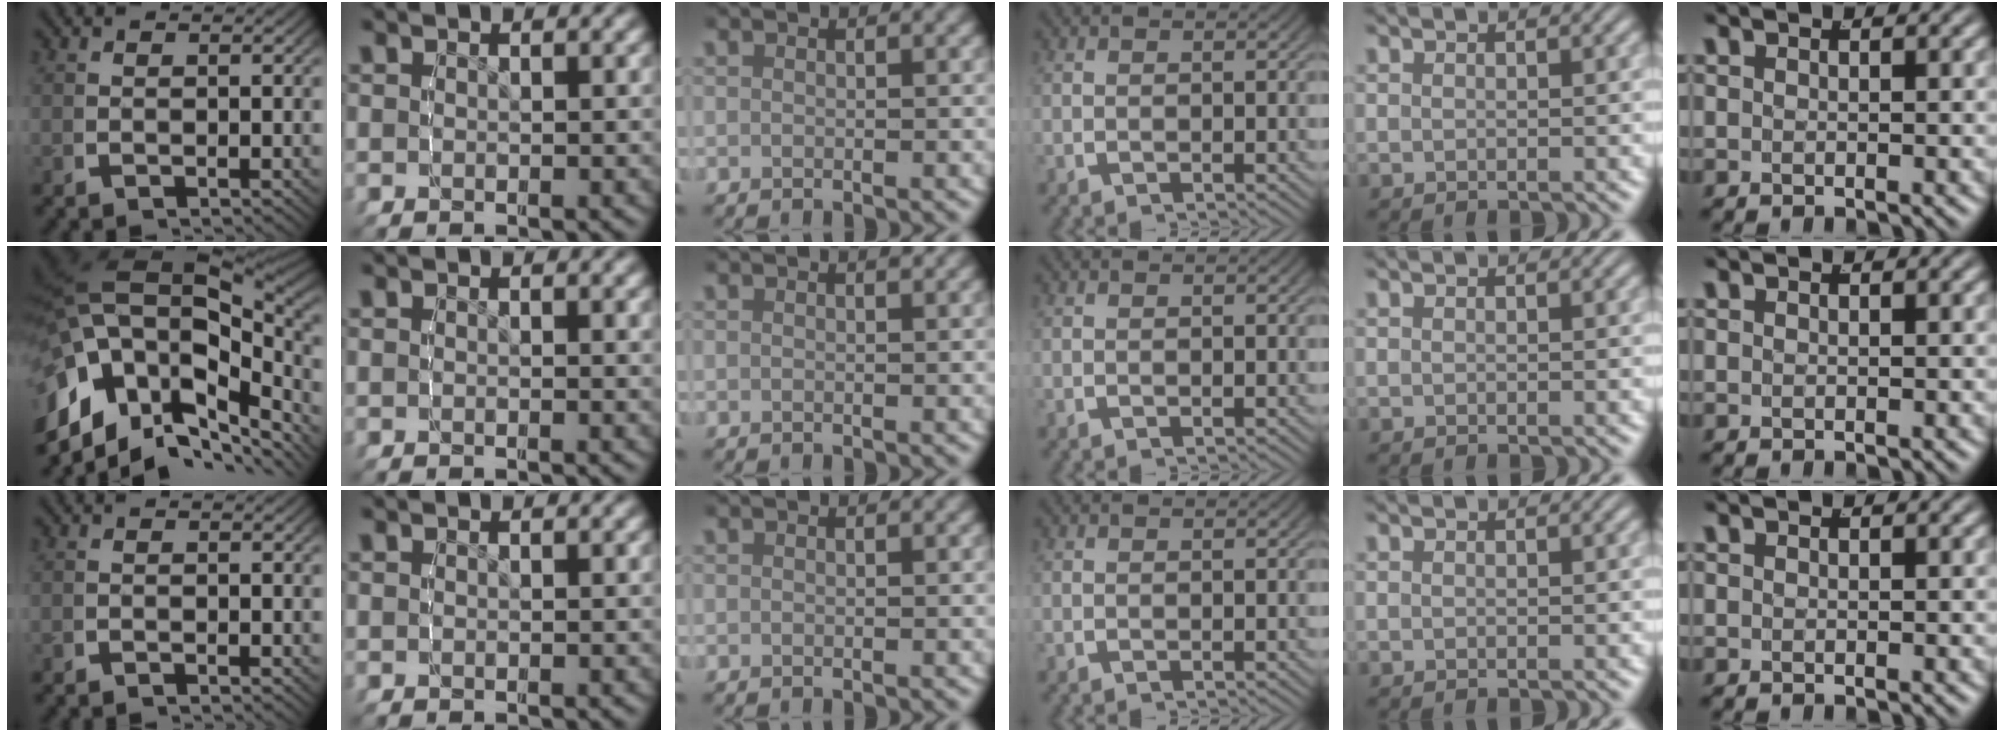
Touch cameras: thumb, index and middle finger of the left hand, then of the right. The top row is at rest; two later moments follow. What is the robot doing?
{"motion": "lift_and_place", "object": "air blower"}